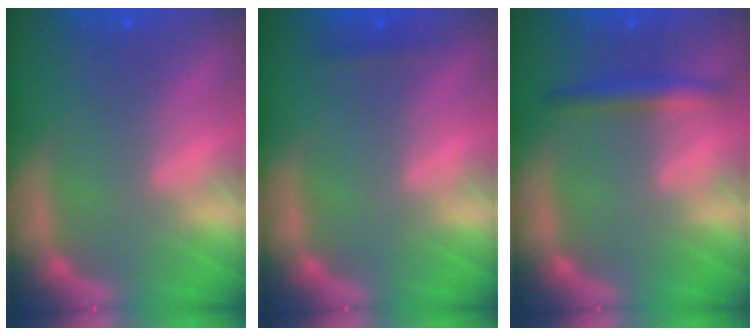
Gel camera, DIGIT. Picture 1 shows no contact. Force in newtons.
{"total": 0.9}
{"total": 2.4}